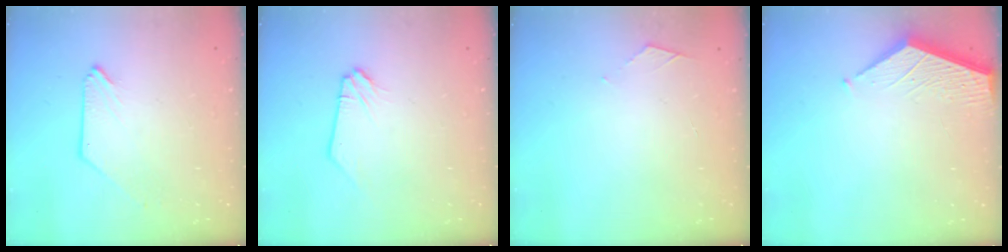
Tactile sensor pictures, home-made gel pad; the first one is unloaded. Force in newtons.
{"total": 0.0}
{"total": 3.6, "press": 3.5, "slide": 0.5}
{"total": 3.3, "press": 3.3, "slide": 0.4}